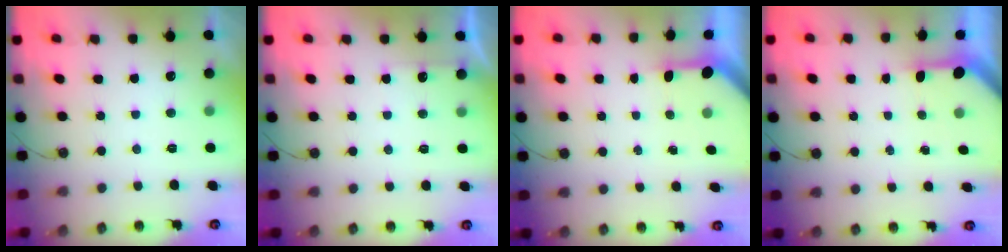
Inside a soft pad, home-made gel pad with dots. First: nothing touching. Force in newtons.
{"total": 2.6, "press": 2.6, "slide": 0.5}
{"total": 2.9, "press": 2.9, "slide": 0.2}
{"total": 2.9, "press": 2.9, "slide": 0.2}